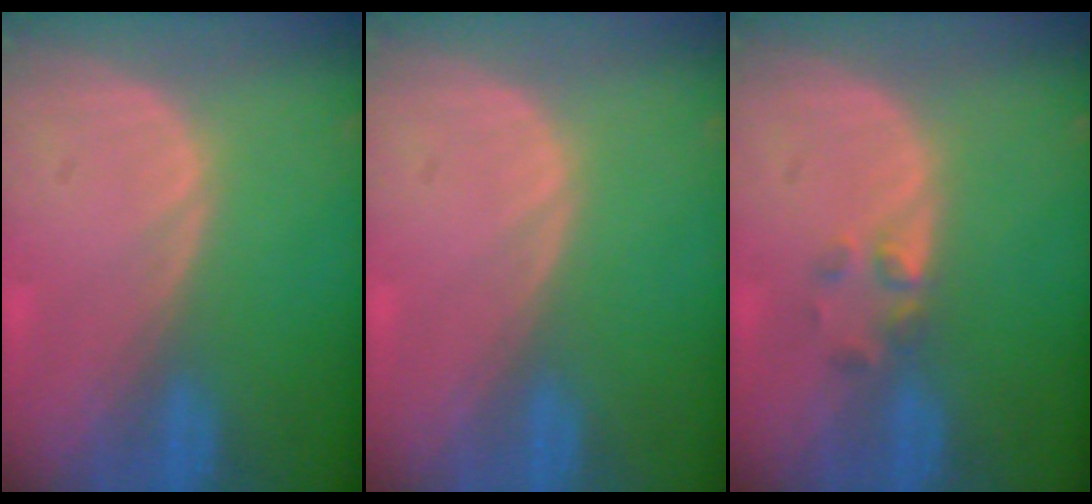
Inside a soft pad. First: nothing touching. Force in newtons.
{"total": 0.6, "press": 0.1, "slide": 0.6}
{"total": 2.0, "press": 1.9, "slide": 0.8}